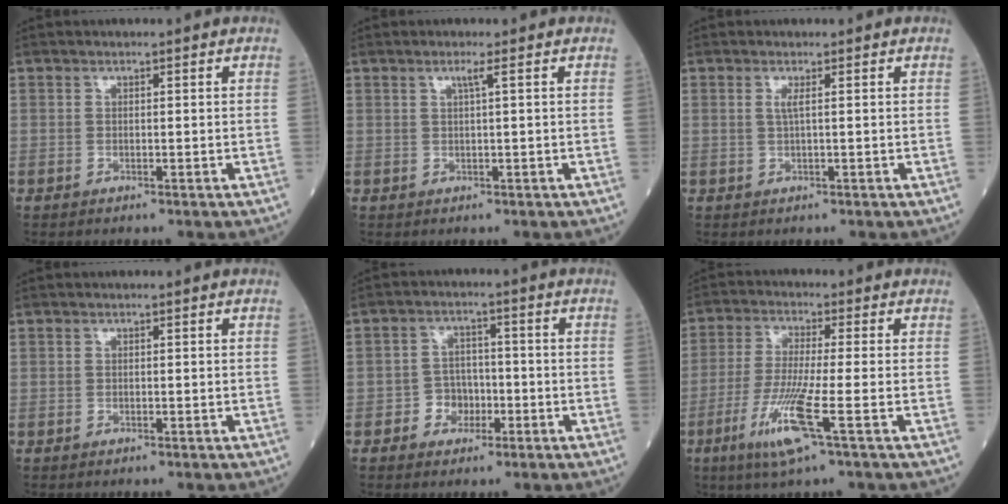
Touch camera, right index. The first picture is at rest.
{"total": 1.3, "force": [0.5, -0.4, 1.1], "torque": [-0.026, -0.002, 0.011]}
{"total": 1.2, "force": [0.3, -0.2, 1.1], "torque": [-0.030, 0.000, 0.004]}
{"total": 0.0}
{"total": 4.1, "force": [-1.6, 3.5, 1.6], "torque": [-0.018, 0.012, -0.027]}
{"total": 9.0, "force": [-3.8, -0.7, 8.2], "torque": [-0.171, -0.027, -0.078]}